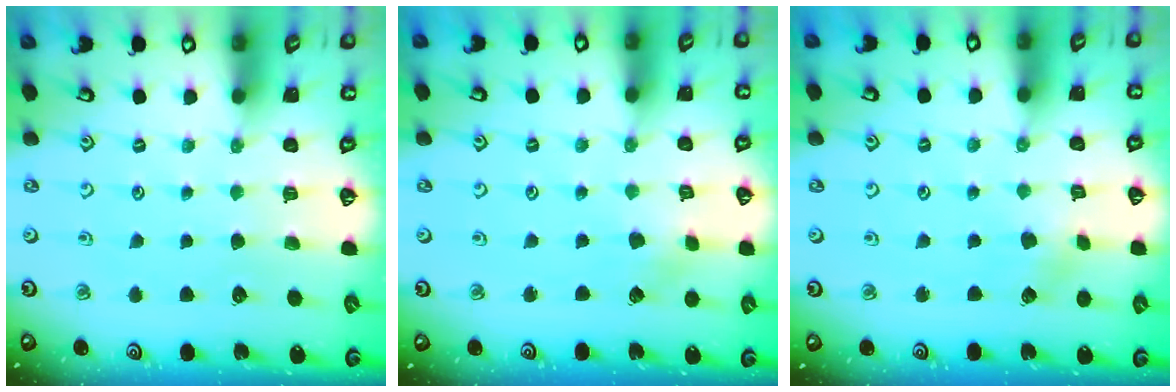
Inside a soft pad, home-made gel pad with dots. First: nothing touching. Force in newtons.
{"total": 2.5, "press": 2.4, "slide": 0.5}
{"total": 2.7, "press": 2.7, "slide": 0.3}